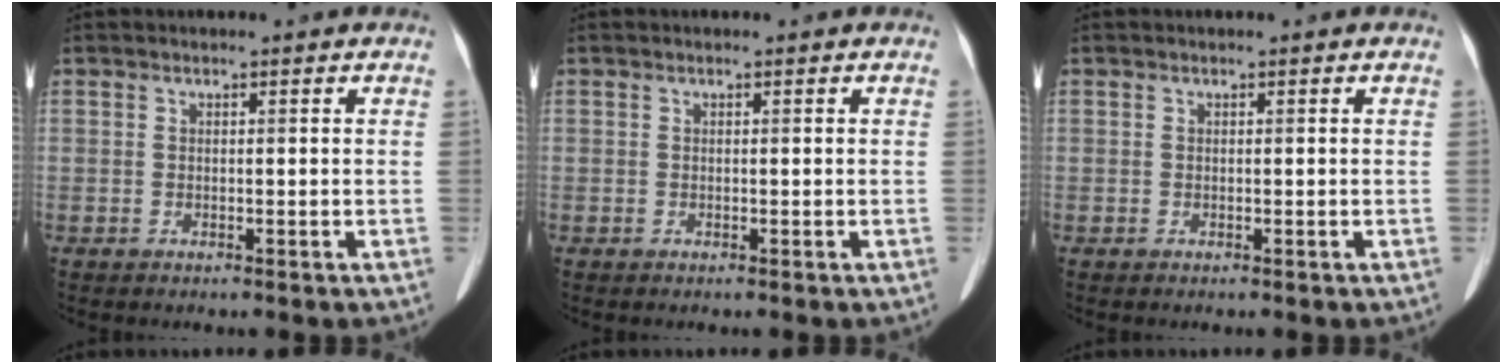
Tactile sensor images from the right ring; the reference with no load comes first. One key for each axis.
{"total": 0.0}
{"total": 0.0}